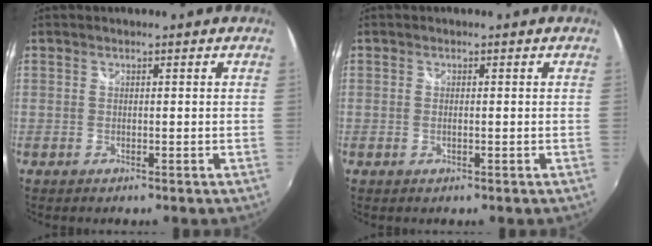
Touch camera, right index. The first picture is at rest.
{"total": 0.6, "force": [0.0, 0.2, 0.6], "torque": [-0.014, -0.001, -0.002]}